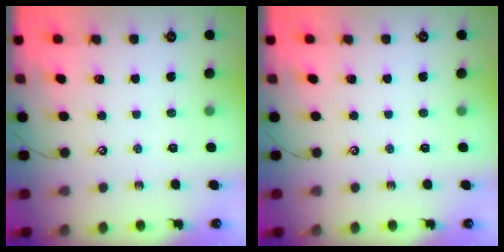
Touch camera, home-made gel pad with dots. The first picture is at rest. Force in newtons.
{"total": 0.0}